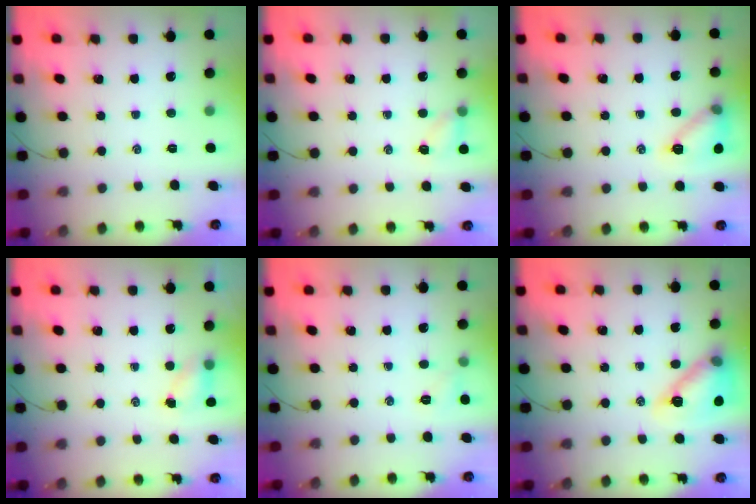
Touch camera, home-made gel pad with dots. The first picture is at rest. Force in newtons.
{"total": 4.9, "press": 4.7, "slide": 1.5}
{"total": 11.6, "press": 11.6, "slide": 0.3}
{"total": 4.0, "press": 3.9, "slide": 1.0}
{"total": 4.4, "press": 4.2, "slide": 1.4}
{"total": 15.5, "press": 15.4, "slide": 1.8}